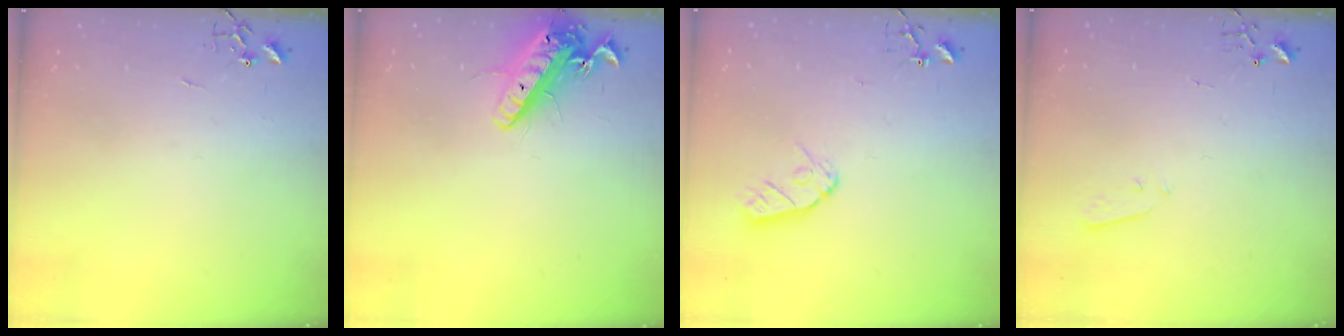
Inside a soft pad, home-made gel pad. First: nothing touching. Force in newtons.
{"total": 14.0, "press": 13.8, "slide": 2.7}
{"total": 8.6, "press": 8.5, "slide": 0.7}
{"total": 2.1, "press": 2.0, "slide": 0.4}